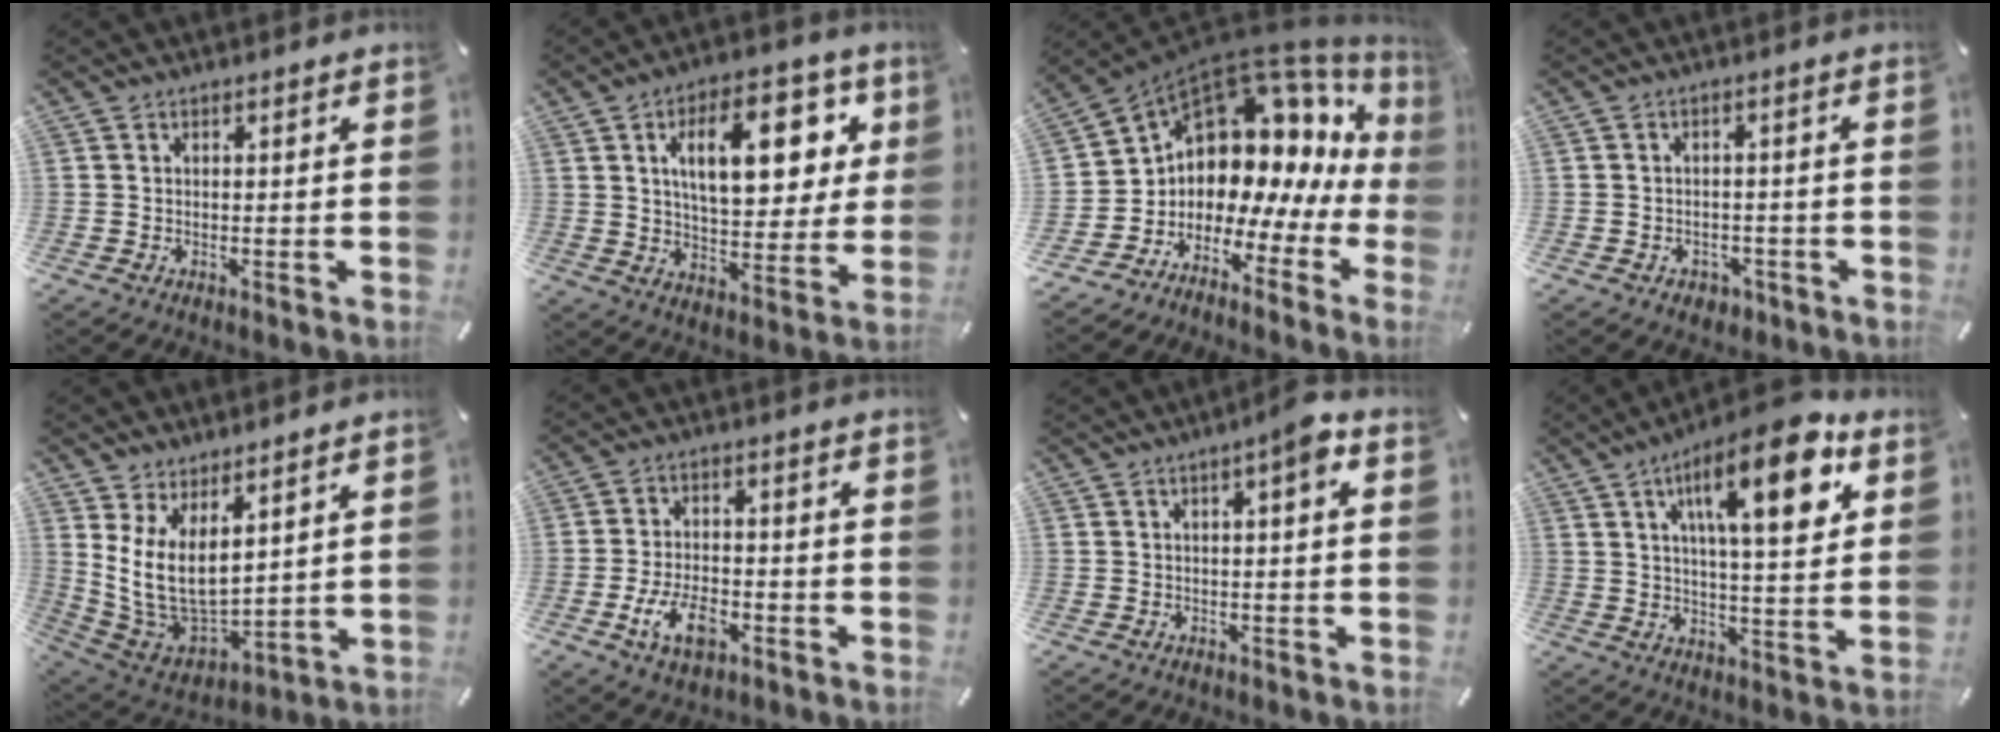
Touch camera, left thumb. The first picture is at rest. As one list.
[{"total": 19.4, "force": [7.0, 9.8, 15.2], "torque": [-0.220, -0.006, 0.108]}, {"total": 8.7, "force": [5.0, 6.6, 2.6], "torque": [-0.063, -0.083, 0.094]}, {"total": 2.9, "force": [-1.3, 2.4, 1.0], "torque": [-0.018, 0.004, -0.024]}, {"total": 12.8, "force": [4.5, 7.6, 9.3], "torque": [-0.188, -0.050, 0.095]}, {"total": 8.6, "force": [-3.3, 4.9, 6.2], "torque": [-0.128, 0.004, -0.062]}, {"total": 4.1, "force": [1.3, 0.5, 3.8], "torque": [-0.059, -0.005, 0.017]}, {"total": 18.2, "force": [8.0, 6.0, 15.2], "torque": [-0.225, -0.023, 0.117]}]